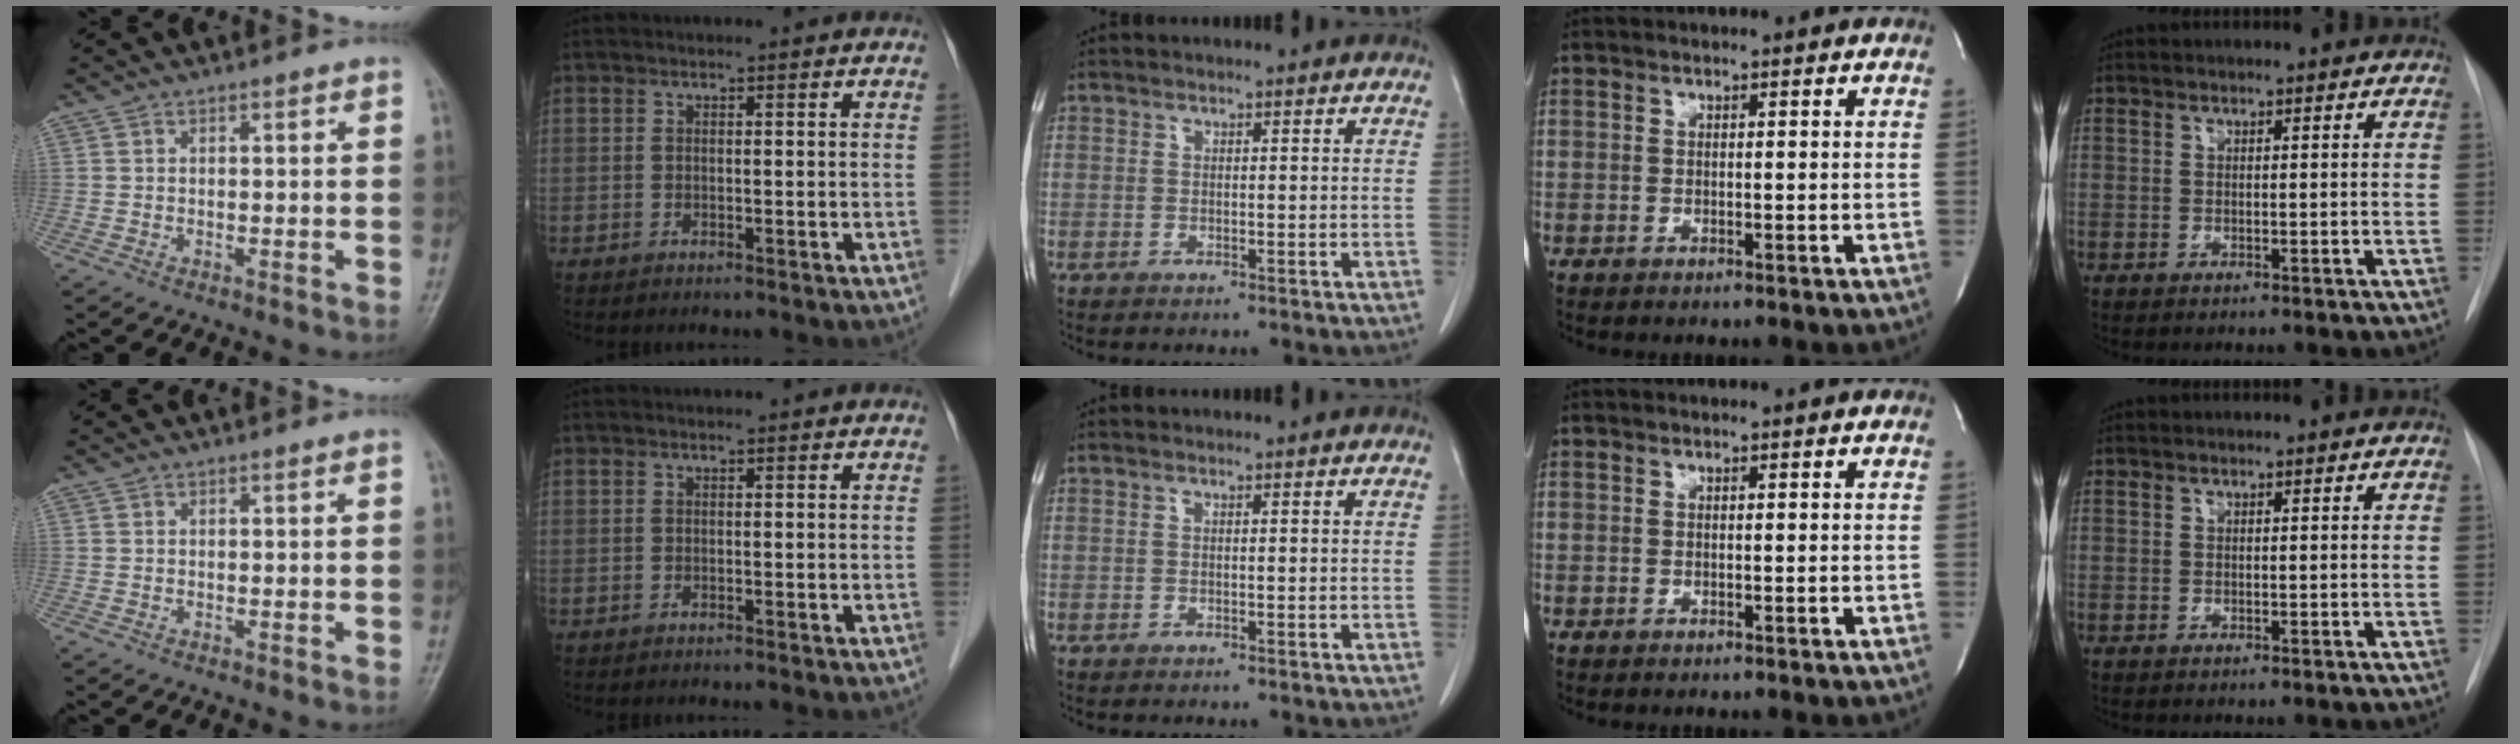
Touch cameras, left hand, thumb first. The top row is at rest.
{}